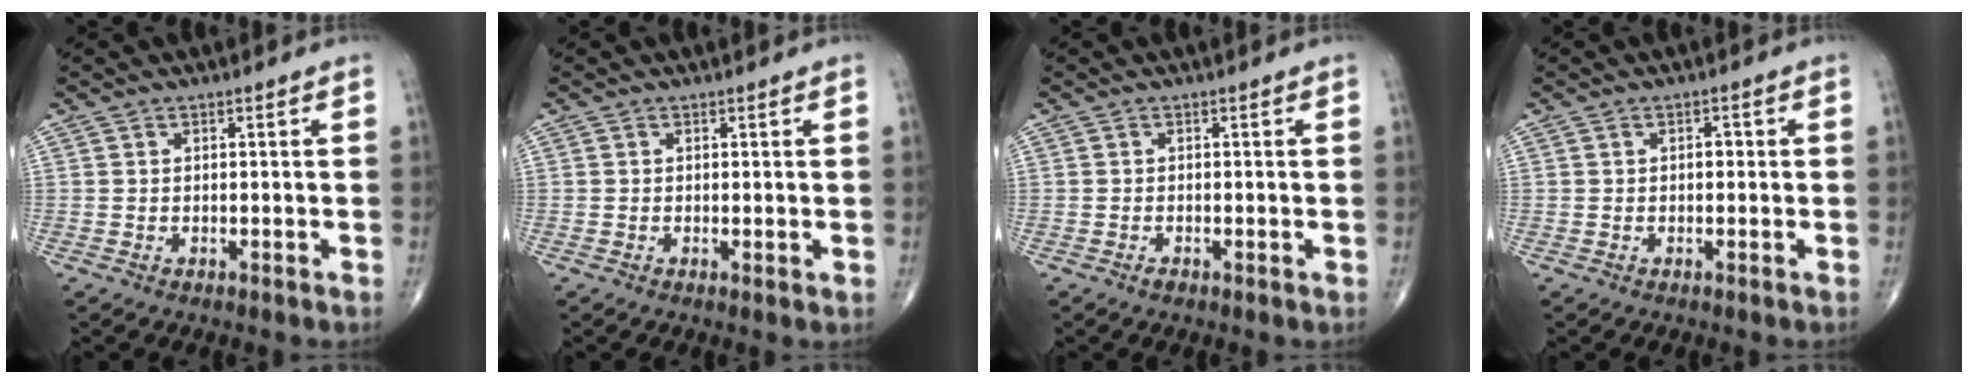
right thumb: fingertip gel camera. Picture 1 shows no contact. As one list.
[{"total": 0.7, "force": [0.1, 0.2, 0.7], "torque": [-0.014, -0.004, -0.001]}, {"total": 1.0, "force": [-0.4, 0.4, 0.7], "torque": [-0.012, -0.002, -0.010]}, {"total": 1.3, "force": [0.0, 0.9, 1.0], "torque": [-0.008, 0.003, -0.003]}]